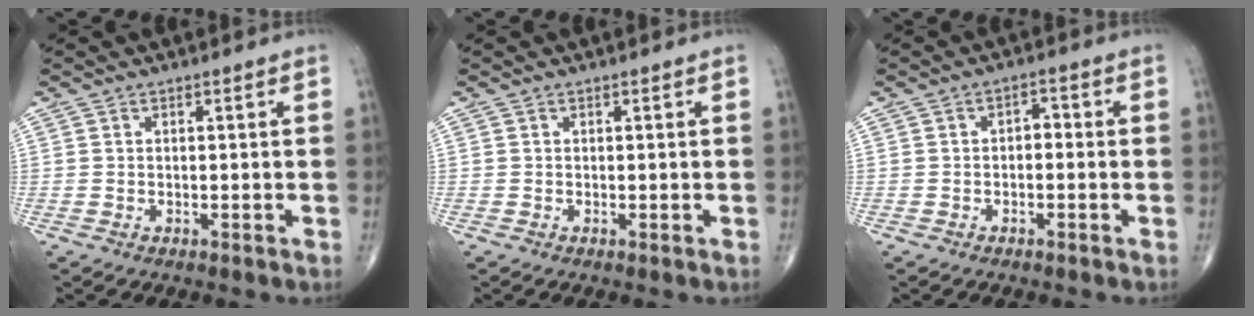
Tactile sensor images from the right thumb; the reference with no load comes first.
{"total": 0.0}
{"total": 2.2, "force": [-0.4, 1.4, 1.7], "torque": [-0.009, 0.012, -0.014]}